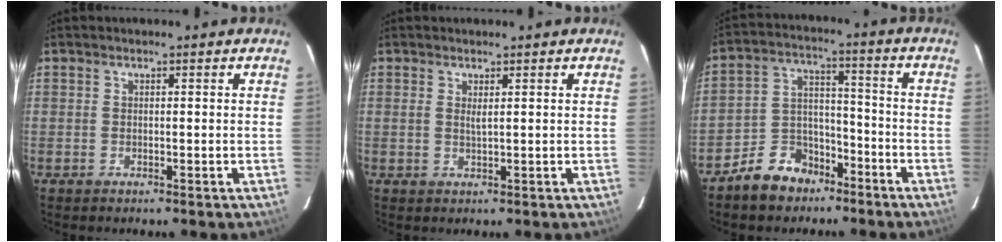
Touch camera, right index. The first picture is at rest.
{"total": 1.2, "force": [0.5, 0.2, 1.0], "torque": [-0.020, -0.001, 0.008]}
{"total": 8.0, "force": [-5.8, 5.1, 2.2], "torque": [-0.057, 0.024, -0.087]}